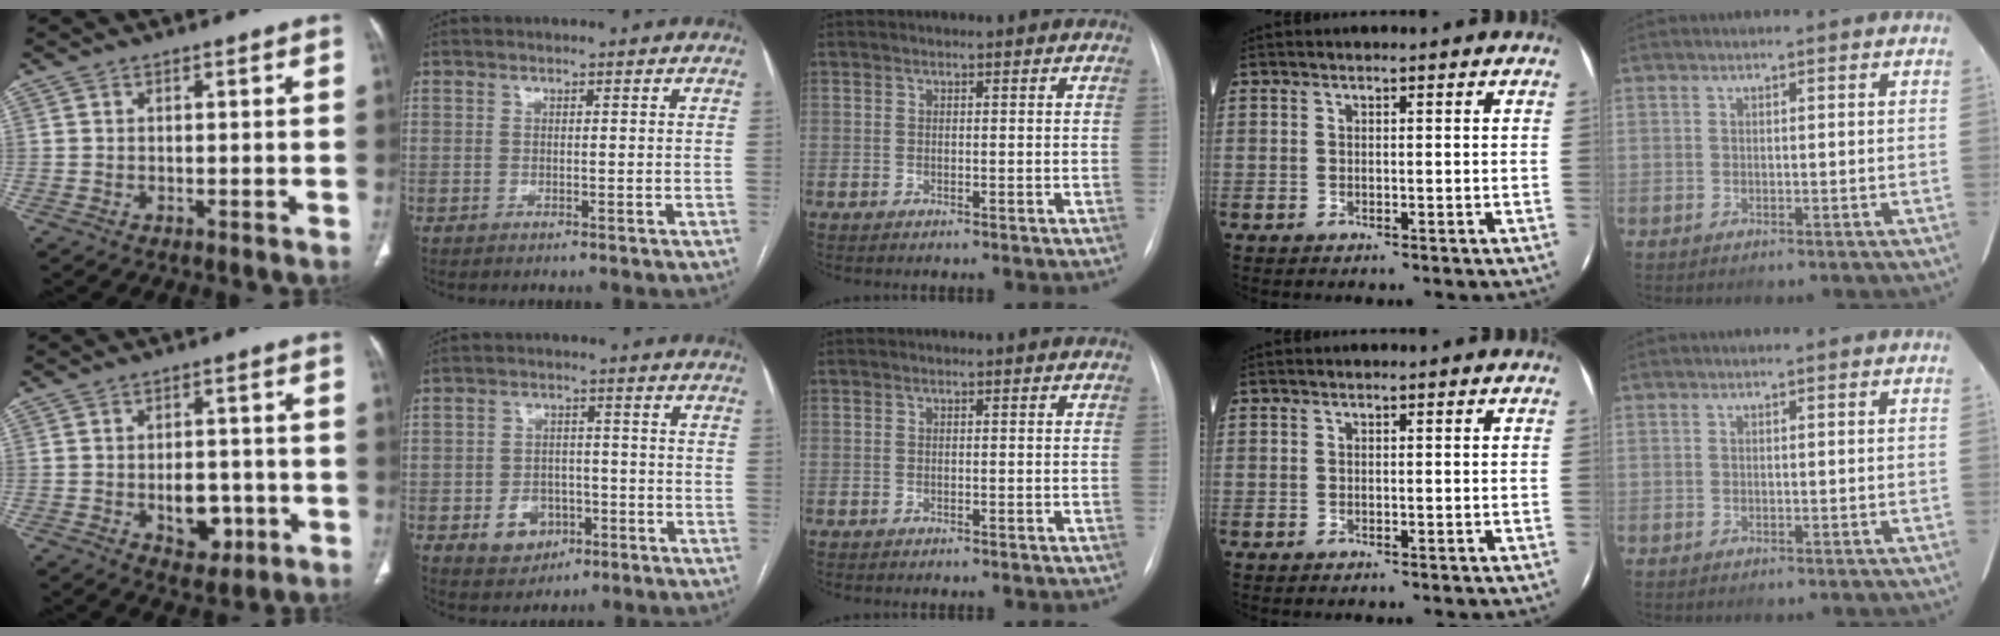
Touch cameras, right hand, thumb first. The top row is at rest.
{"thumb": {"total": 7.8, "force": [-2.1, 5.0, 5.5], "torque": [-0.051, 0.012, -0.019]}, "index": {"total": 6.3, "force": [-2.4, 5.1, 2.8], "torque": [-0.045, 0.011, -0.026]}}